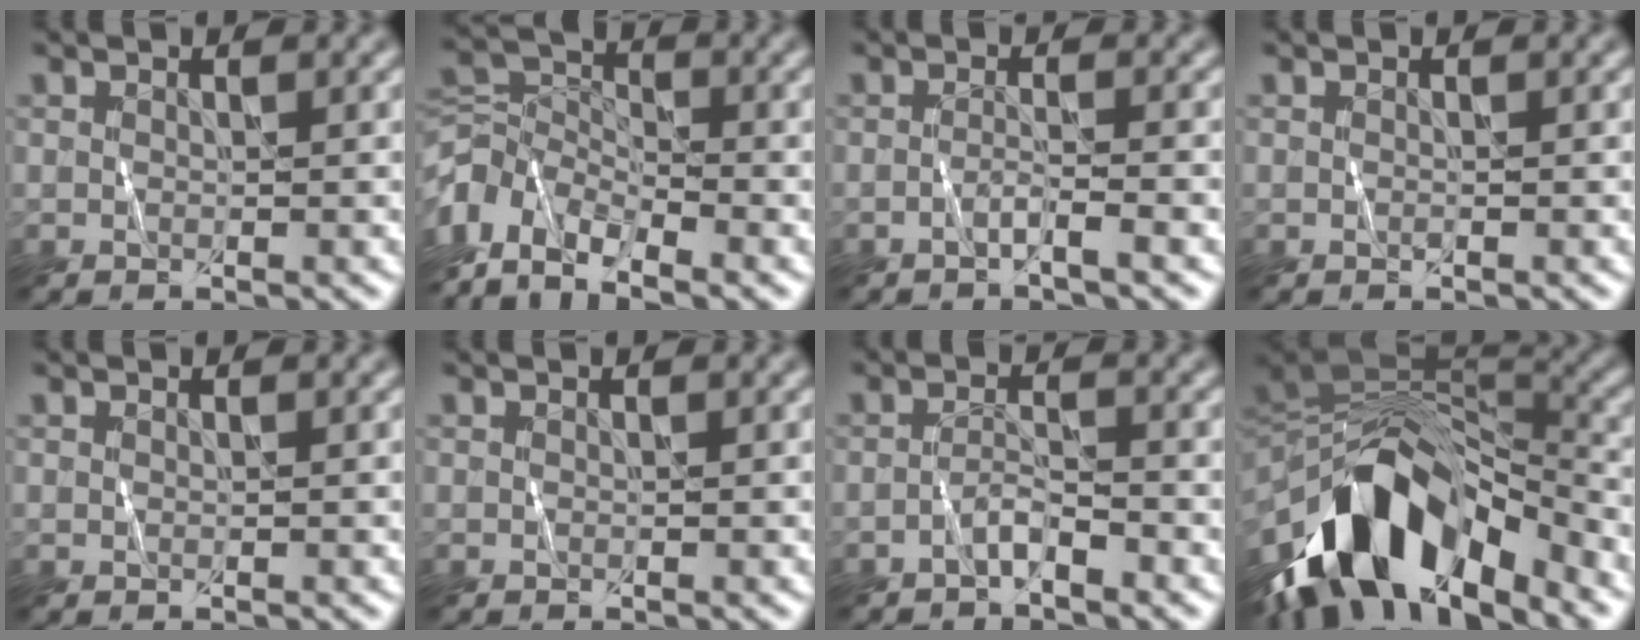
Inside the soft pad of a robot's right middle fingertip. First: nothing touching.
{"total": 7.5, "force": [-4.5, 4.3, 4.1], "torque": [-0.086, 0.003, -0.103]}
{"total": 1.8, "force": [-1.0, 0.1, 1.5], "torque": [-0.019, 0.007, -0.026]}
{"total": 0.0}
{"total": 0.0}
{"total": 0.0}
{"total": 1.7, "force": [-1.3, 0.2, 1.1], "torque": [-0.018, 0.009, -0.029]}
{"total": 13.3, "force": [-8.0, 6.0, 8.7], "torque": [-0.147, 0.009, -0.133]}